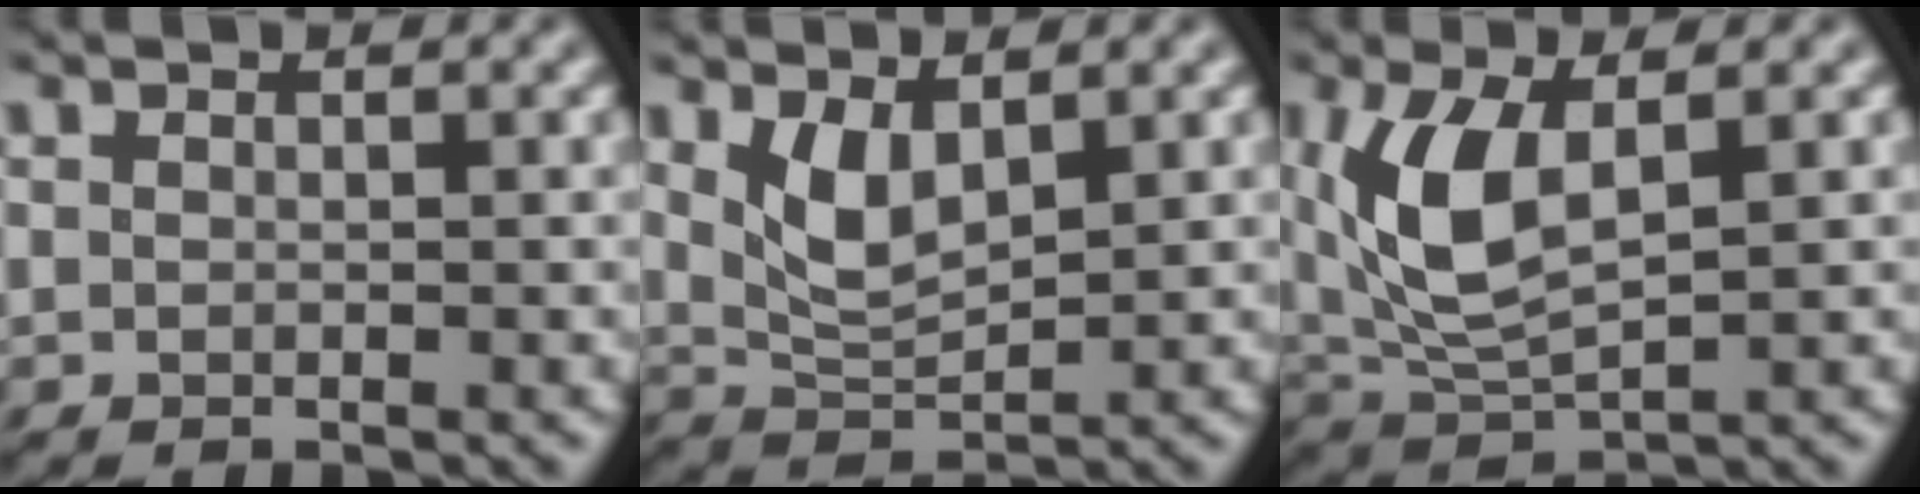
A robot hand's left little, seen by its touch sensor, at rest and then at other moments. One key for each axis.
{"total": 3.3, "fx": 1.3, "fy": 0.9, "fz": 2.9, "tx": -0.059, "ty": -0.005, "tz": 0.026}
{"total": 6.0, "fx": 0.9, "fy": 2.2, "fz": 5.5, "tx": -0.128, "ty": 0.000, "tz": 0.014}